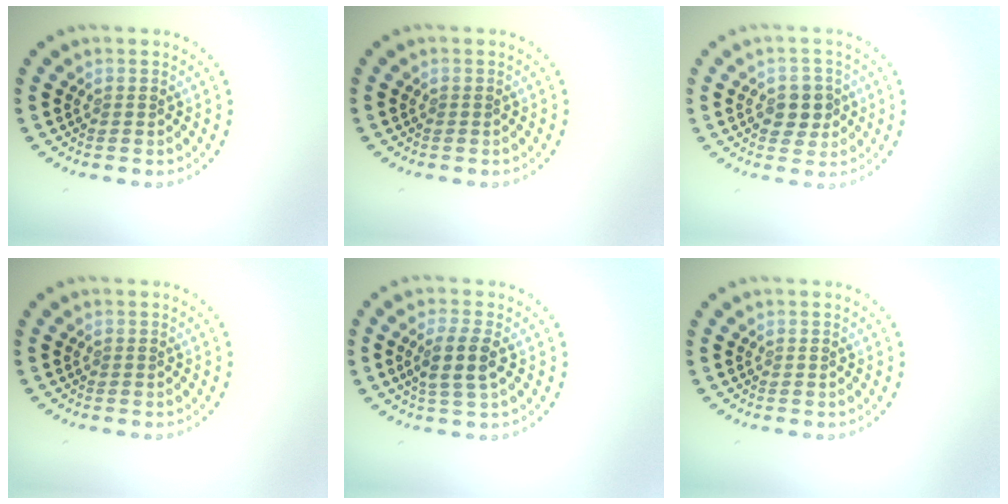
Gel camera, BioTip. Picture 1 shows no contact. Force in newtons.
{"total": 0.0}
{"total": 2.9, "press": 2.8, "slide": 0.9}
{"total": 0.0}
{"total": 2.8, "press": 2.5, "slide": 1.2}
{"total": 0.0}